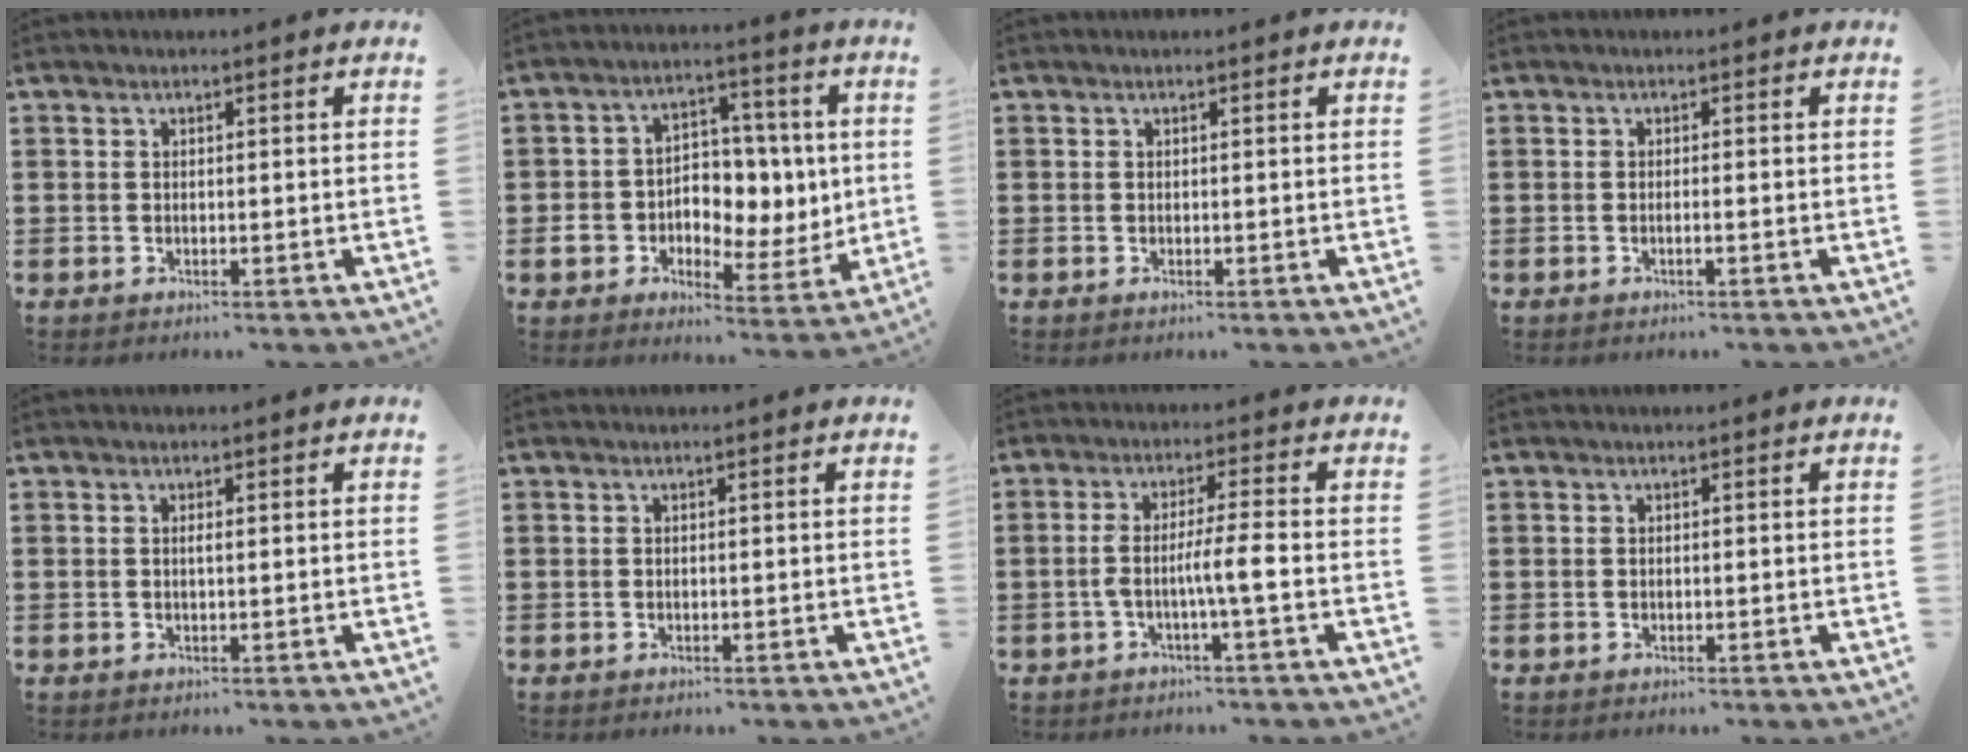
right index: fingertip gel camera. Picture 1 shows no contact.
{"total": 7.8, "force": [0.3, 6.8, 3.7], "torque": [-0.078, 0.006, 0.009]}
{"total": 0.0}
{"total": 0.9, "force": [-0.4, -0.1, 0.8], "torque": [-0.014, -0.005, -0.007]}
{"total": 0.6, "force": [-0.1, 0.0, 0.6], "torque": [-0.011, -0.004, -0.001]}
{"total": 0.0}
{"total": 5.6, "force": [-1.4, -0.2, 5.4], "torque": [-0.112, -0.007, -0.036]}
{"total": 0.0}